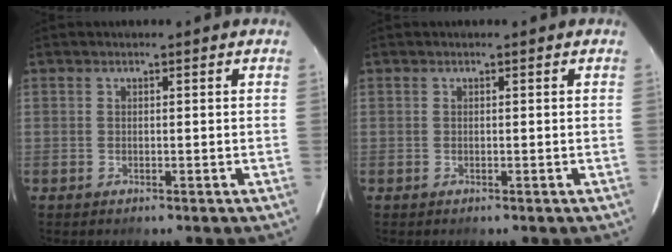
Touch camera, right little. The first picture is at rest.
{"total": 0.0}